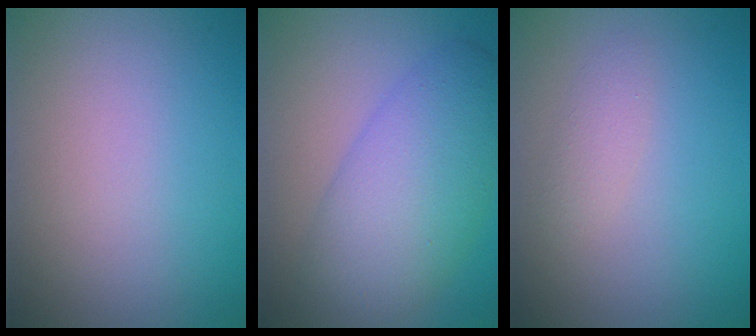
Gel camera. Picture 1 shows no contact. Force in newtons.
{"total": 7.5, "press": 7.5, "slide": 0.2}
{"total": 1.4, "press": 1.4, "slide": 0.1}